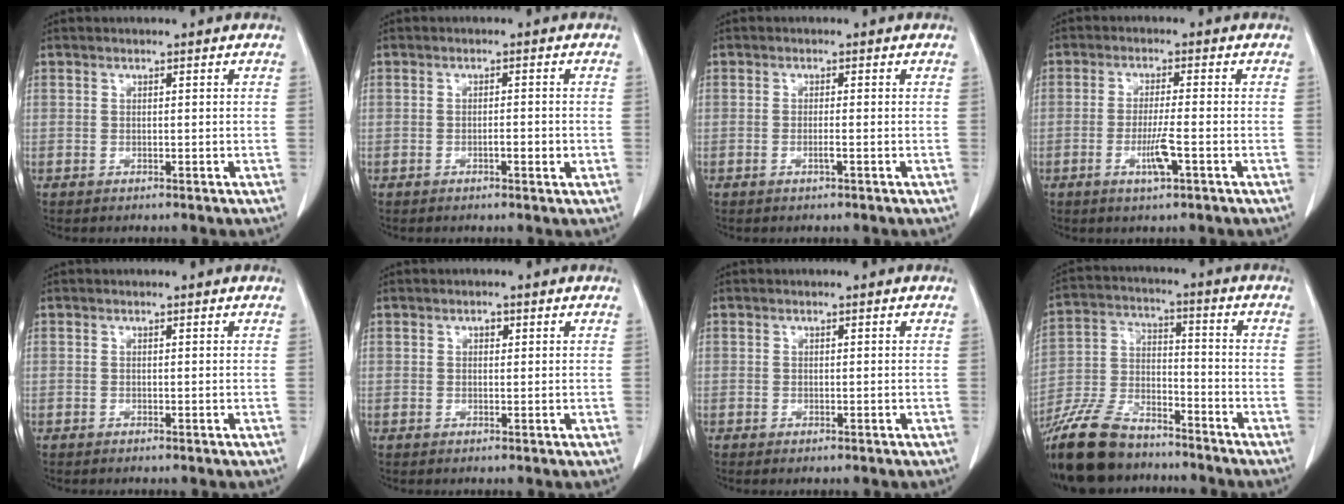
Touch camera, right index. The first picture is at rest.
{"total": 2.2, "force": [-0.6, 0.5, 2.1], "torque": [-0.037, 0.000, -0.008]}
{"total": 1.3, "force": [-0.5, -0.1, 1.2], "torque": [-0.026, -0.002, -0.008]}
{"total": 4.8, "force": [-1.7, 0.1, 4.4], "torque": [-0.086, -0.009, -0.031]}
{"total": 0.0}
{"total": 0.9, "force": [0.4, 0.6, 0.6], "torque": [-0.007, 0.001, 0.005]}
{"total": 0.6, "force": [-0.3, 0.1, 0.5], "torque": [-0.009, -0.002, -0.004]}
{"total": 16.1, "force": [-13.4, 6.0, 6.6], "torque": [-0.144, -0.004, -0.238]}